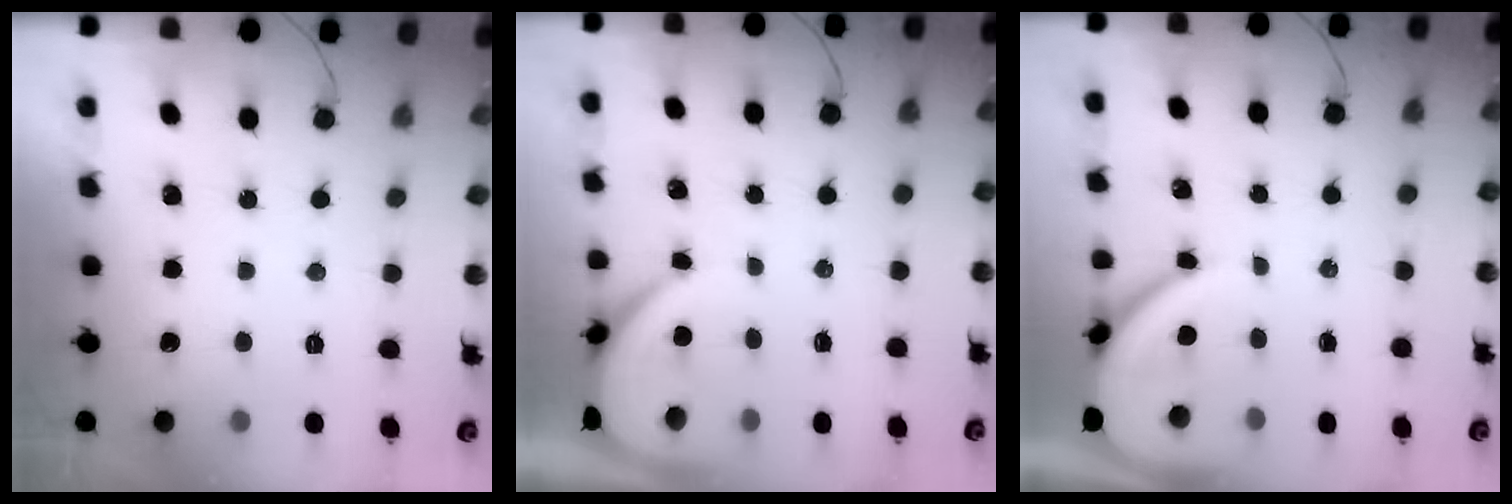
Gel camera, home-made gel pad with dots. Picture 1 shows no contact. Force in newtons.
{"total": 3.8, "press": 3.7, "slide": 0.4}
{"total": 6.4, "press": 6.4, "slide": 0.9}